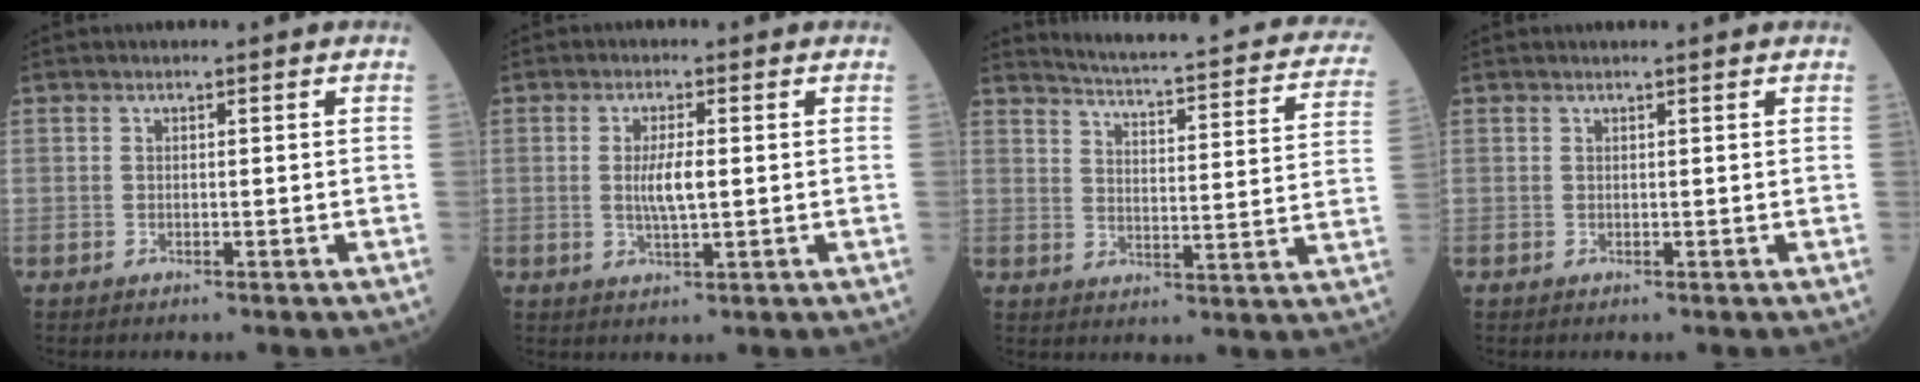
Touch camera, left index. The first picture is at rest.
{"total": 3.8, "force": [0.1, 0.7, 3.7], "torque": [-0.074, -0.006, 0.000]}
{"total": 22.6, "force": [20.1, 3.6, 9.7], "torque": [-0.127, -0.051, 0.228]}
{"total": 1.4, "force": [1.3, -0.1, 0.5], "torque": [-0.010, 0.004, 0.014]}